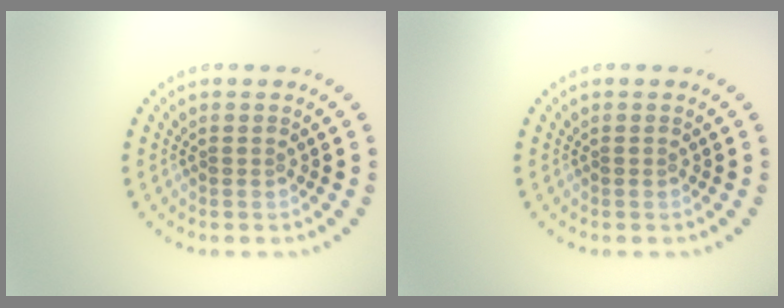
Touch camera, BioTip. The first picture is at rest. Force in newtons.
{"total": 0.0}